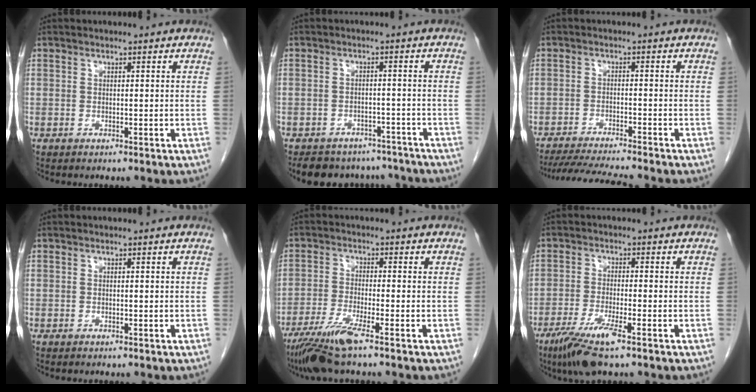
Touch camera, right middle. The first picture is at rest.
{"total": 10.5, "force": [-9.2, 4.7, 1.7], "torque": [-0.016, 0.016, -0.110]}
{"total": 8.8, "force": [-8.1, -0.6, 3.3], "torque": [-0.052, -0.014, -0.135]}
{"total": 0.0}
{"total": 7.2, "force": [-5.0, -0.2, 5.1], "torque": [-0.102, -0.024, -0.098]}
{"total": 7.4, "force": [-4.7, 0.6, 5.7], "torque": [-0.113, -0.019, -0.085]}